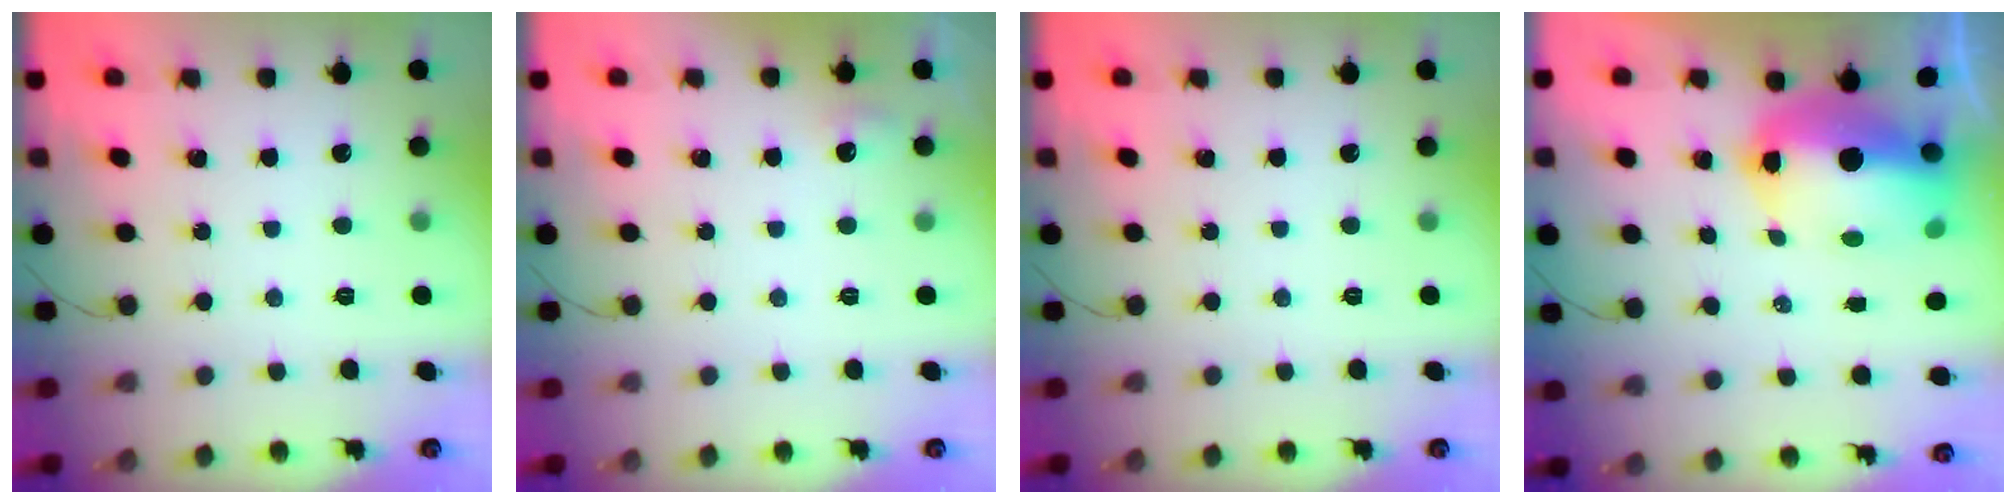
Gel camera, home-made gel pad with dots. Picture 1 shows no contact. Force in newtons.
{"total": 3.9, "press": 3.8, "slide": 1.1}
{"total": 0.0}
{"total": 13.6, "press": 13.3, "slide": 2.8}